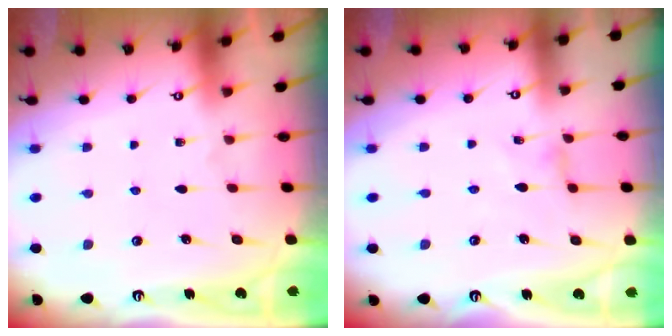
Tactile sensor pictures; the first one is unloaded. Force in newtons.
{"total": 0.6, "press": 0.5, "slide": 0.2}